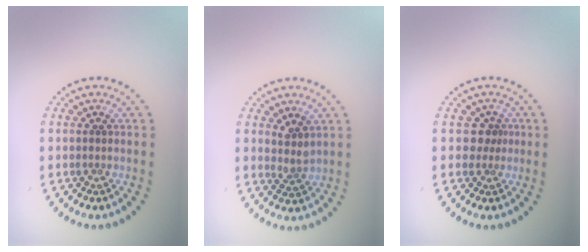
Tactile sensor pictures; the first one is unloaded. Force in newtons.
{"total": 1.5, "press": 1.1, "slide": 1.0}
{"total": 1.7, "press": 1.2, "slide": 1.1}